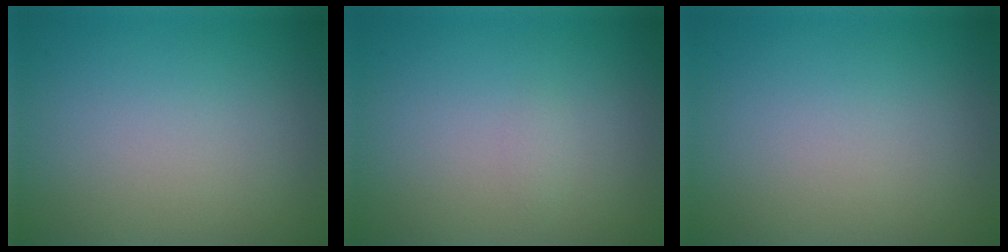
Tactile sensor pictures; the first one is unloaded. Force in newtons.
{"total": 0.5, "press": 0.5, "slide": 0.1}
{"total": 0.0}